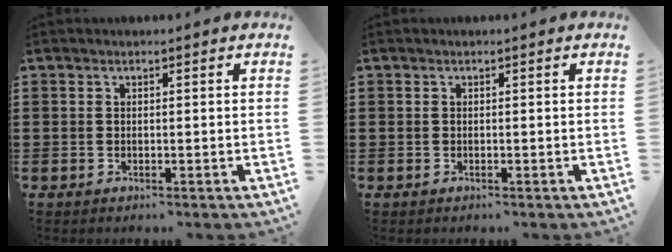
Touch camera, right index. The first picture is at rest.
{"total": 0.0}